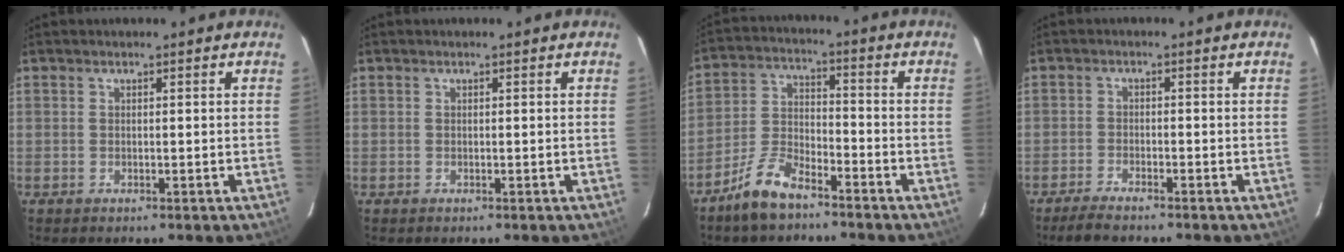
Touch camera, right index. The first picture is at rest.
{"total": 0.0}
{"total": 8.9, "force": [-6.9, 3.1, 4.7], "torque": [-0.108, 0.008, -0.134]}
{"total": 4.3, "force": [-3.8, 0.6, 2.0], "torque": [-0.058, -0.009, -0.072]}